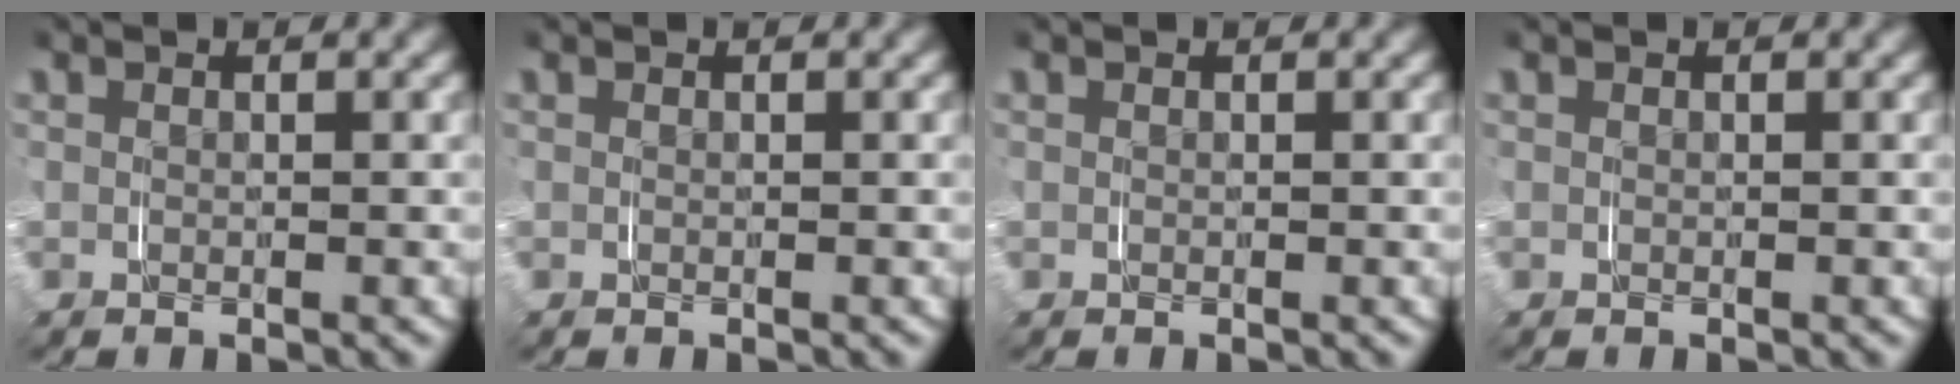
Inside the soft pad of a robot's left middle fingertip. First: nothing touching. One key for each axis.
{"total": 0.0}
{"total": 0.0}
{"total": 0.0}